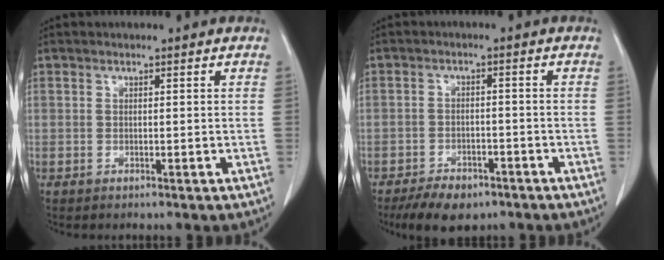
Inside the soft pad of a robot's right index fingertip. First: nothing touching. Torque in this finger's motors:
{"motor_torque": [0.02, -0.10, 0.01, 0.00]}